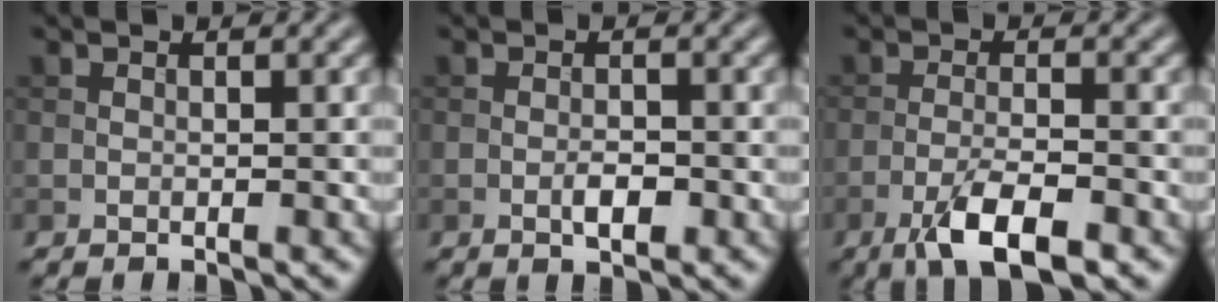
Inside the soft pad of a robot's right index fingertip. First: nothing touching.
{"total": 1.8, "force": [-0.7, 0.7, 1.5], "torque": [-0.026, 0.000, -0.013]}
{"total": 5.4, "force": [-3.2, 1.4, 4.1], "torque": [-0.078, -0.003, -0.059]}